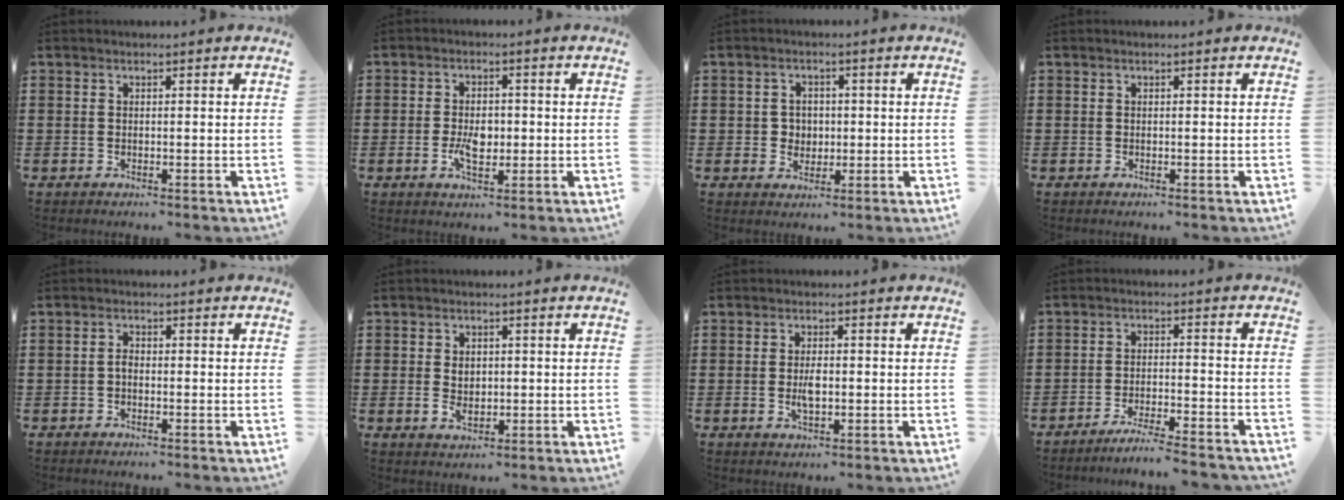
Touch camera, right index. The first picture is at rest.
{"total": 4.3, "force": [-0.7, 2.5, 3.4], "torque": [-0.062, 0.002, -0.016]}
{"total": 2.7, "force": [0.1, 2.6, 0.8], "torque": [-0.018, 0.006, -0.004]}
{"total": 0.0}
{"total": 1.3, "force": [-0.5, 0.6, 1.0], "torque": [-0.029, -0.004, -0.011]}
{"total": 2.8, "force": [0.0, 2.1, 1.8], "torque": [-0.031, 0.006, -0.004]}
{"total": 3.1, "force": [-0.3, 1.4, 2.8], "torque": [-0.052, 0.003, -0.006]}
{"total": 4.1, "force": [-3.8, -0.6, 1.3], "torque": [-0.030, -0.008, -0.078]}